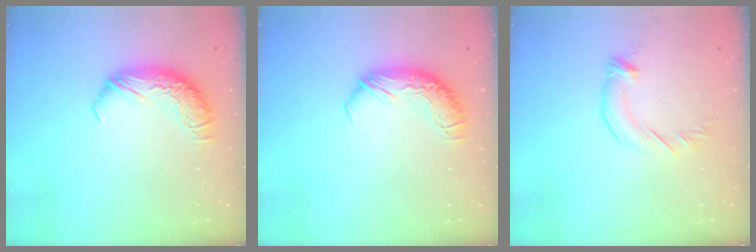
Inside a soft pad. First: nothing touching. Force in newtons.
{"total": 0.0}
{"total": 2.9, "press": 2.9, "slide": 0.5}